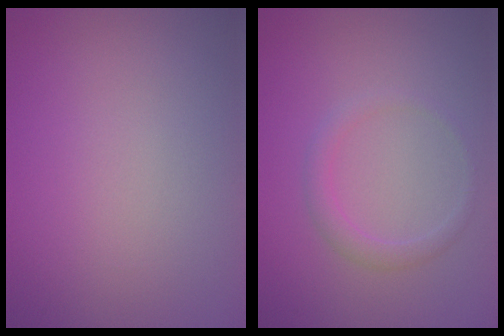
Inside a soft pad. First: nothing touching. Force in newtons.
{"total": 1.5, "press": 1.5, "slide": 0.1}